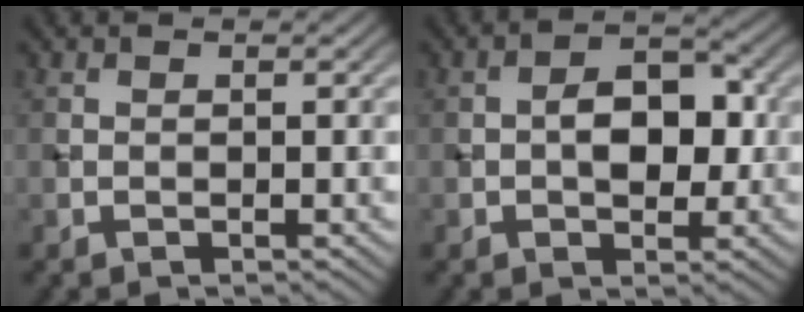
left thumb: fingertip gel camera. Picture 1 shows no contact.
{"total": 5.3, "force": [-0.3, 3.3, 4.1], "torque": [-0.056, 0.002, -0.007]}